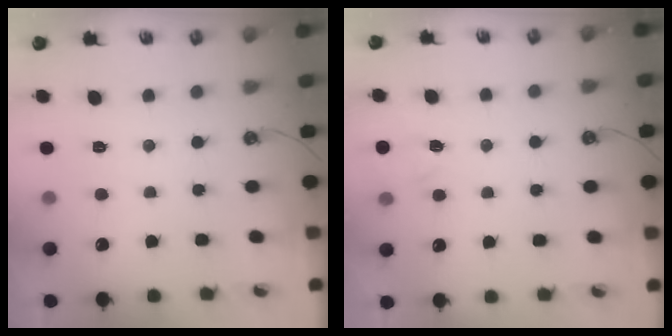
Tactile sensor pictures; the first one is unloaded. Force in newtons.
{"total": 4.9, "press": 4.8, "slide": 0.5}